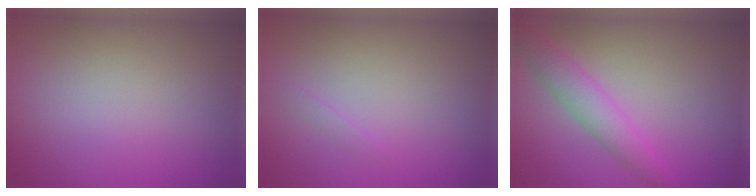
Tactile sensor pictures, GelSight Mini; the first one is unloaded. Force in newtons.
{"total": 0.5, "press": 0.5, "slide": 0.0}
{"total": 3.1, "press": 3.1, "slide": 0.1}